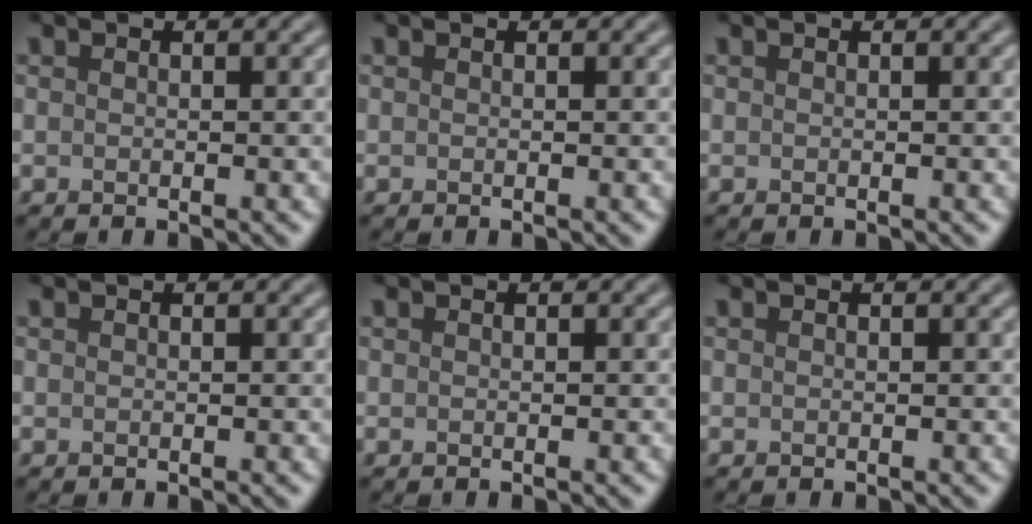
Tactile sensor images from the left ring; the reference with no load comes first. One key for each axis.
{"total": 0.0}
{"total": 0.0}
{"total": 0.0}
{"total": 0.0}
{"total": 0.0}